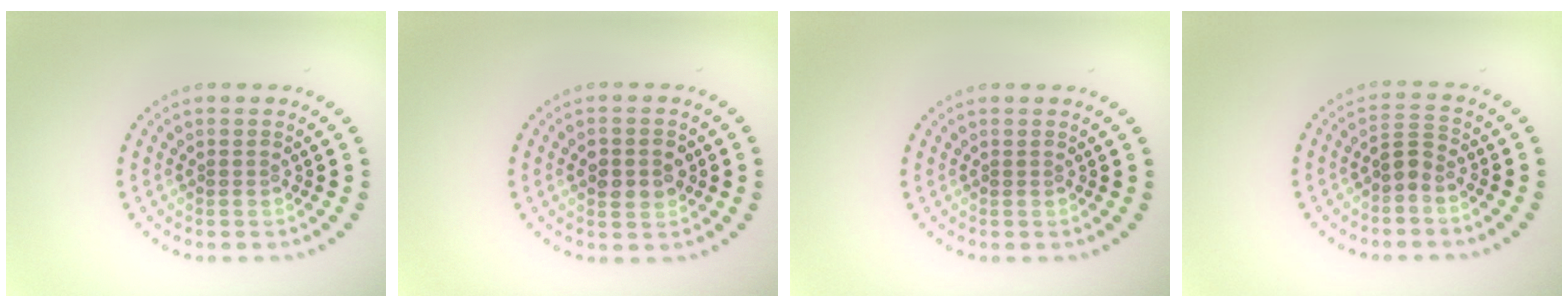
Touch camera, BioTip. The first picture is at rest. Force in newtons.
{"total": 3.1, "press": 3.1, "slide": 0.0}
{"total": 0.0}
{"total": 1.8, "press": 1.4, "slide": 1.2}